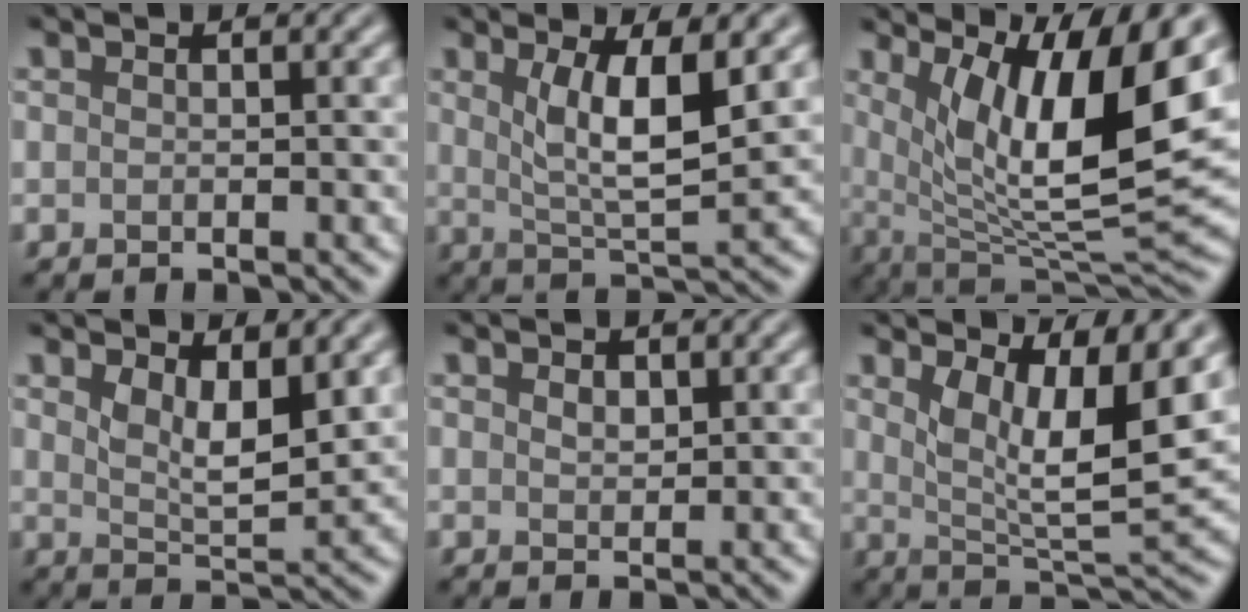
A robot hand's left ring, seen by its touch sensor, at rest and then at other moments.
{"total": 5.6, "force": [1.6, 1.4, 5.2], "torque": [-0.093, -0.011, 0.033]}
{"total": 12.3, "force": [4.1, 3.3, 11.2], "torque": [-0.175, -0.008, 0.076]}
{"total": 4.2, "force": [1.8, 1.7, 3.4], "torque": [-0.065, -0.011, 0.035]}
{"total": 1.1, "force": [0.6, 0.7, 0.6], "torque": [-0.011, -0.001, 0.012]}
{"total": 7.9, "force": [2.8, 2.3, 7.0], "torque": [-0.119, -0.016, 0.052]}